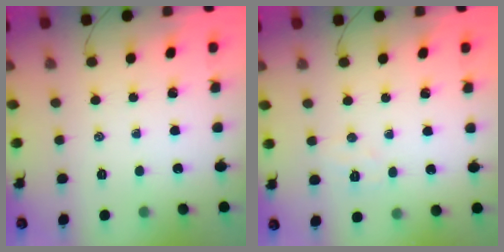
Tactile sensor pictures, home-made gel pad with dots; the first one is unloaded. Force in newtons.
{"total": 4.4, "press": 4.3, "slide": 0.8}